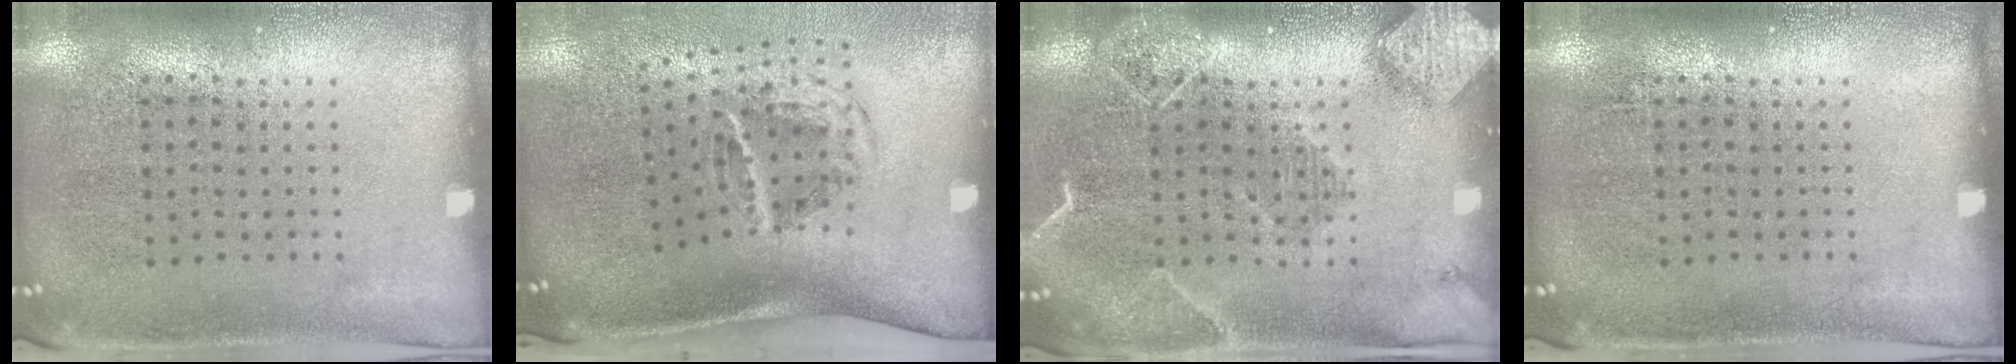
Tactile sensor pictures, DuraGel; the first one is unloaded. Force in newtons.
{"total": 2.0, "press": 1.2, "slide": 1.7}
{"total": 2.3, "press": 2.0, "slide": 1.0}
{"total": 0.0}